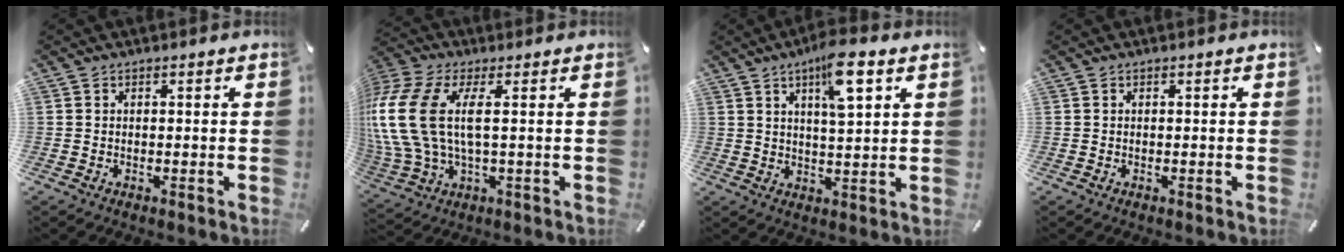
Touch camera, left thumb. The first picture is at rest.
{"total": 14.9, "force": [2.4, 7.6, 12.6], "torque": [-0.294, -0.012, 0.042]}
{"total": 9.5, "force": [5.1, 2.6, 7.5], "torque": [-0.124, -0.014, 0.083]}
{"total": 0.0}